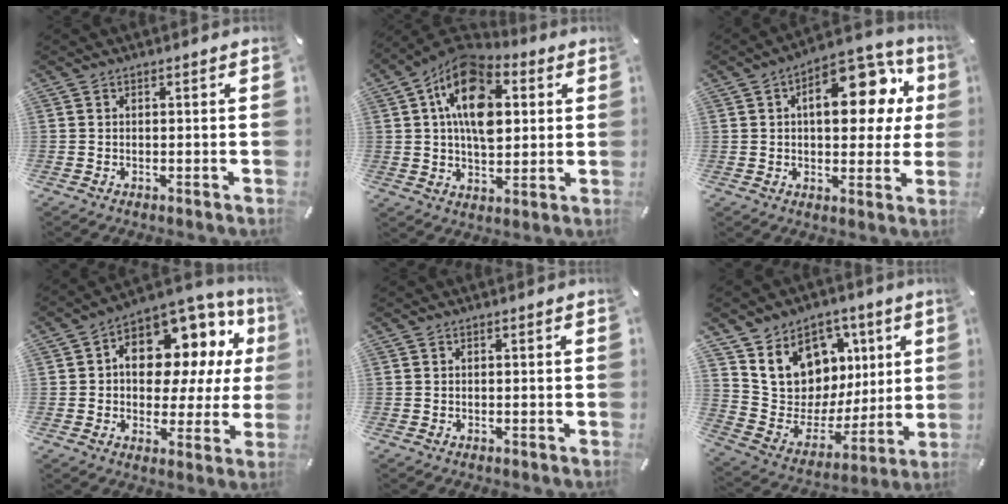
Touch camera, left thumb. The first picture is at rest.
{"total": 16.2, "force": [4.4, 10.3, 11.7], "torque": [-0.208, -0.009, 0.076]}
{"total": 17.8, "force": [5.5, 10.0, 13.7], "torque": [-0.177, -0.027, 0.090]}
{"total": 12.8, "force": [4.0, 9.0, 8.1], "torque": [-0.119, -0.039, 0.075]}
{"total": 0.0}
{"total": 12.8, "force": [5.6, 11.1, 3.2], "torque": [-0.053, -0.059, 0.115]}